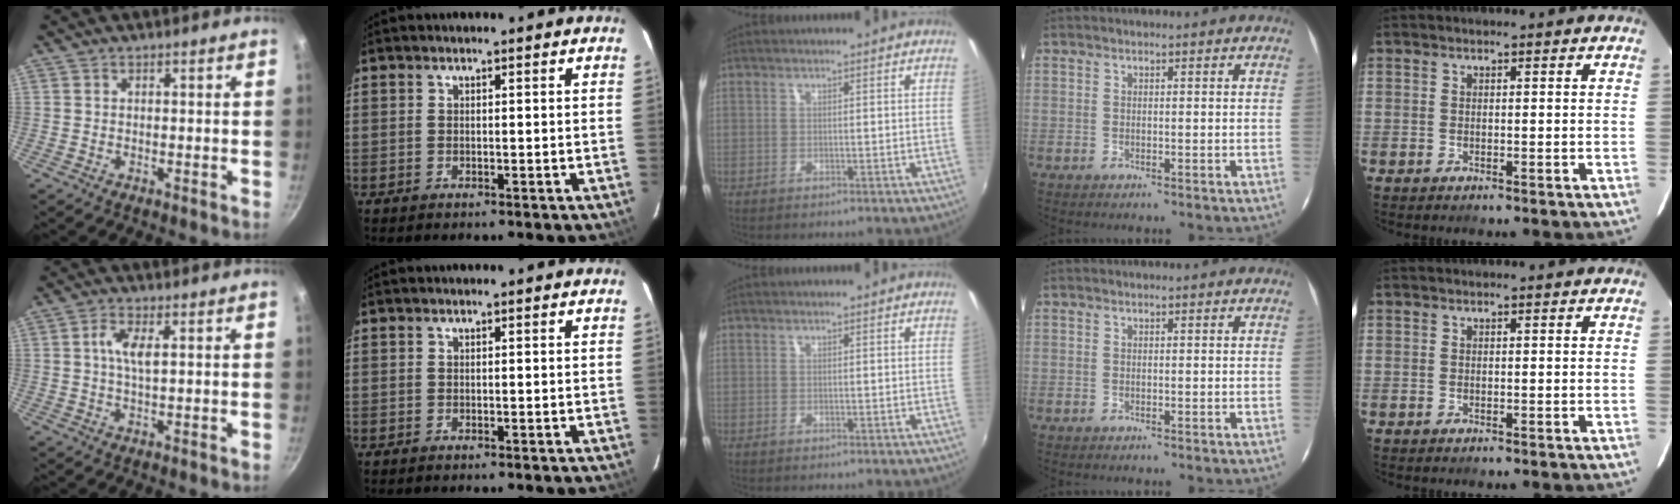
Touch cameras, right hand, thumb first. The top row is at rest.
{"thumb": {"total": 4.3, "force": [1.0, 1.5, 3.9], "torque": [-0.078, 0.004, 0.017]}}